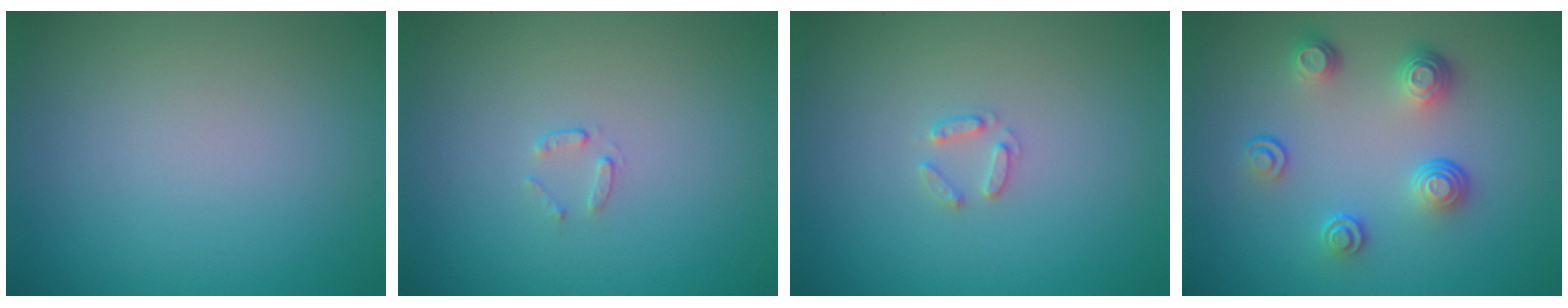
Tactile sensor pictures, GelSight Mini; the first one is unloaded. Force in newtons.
{"total": 0.7, "press": 0.4, "slide": 0.6}
{"total": 1.1, "press": 1.1, "slide": 0.2}
{"total": 3.9, "press": 2.9, "slide": 2.6}